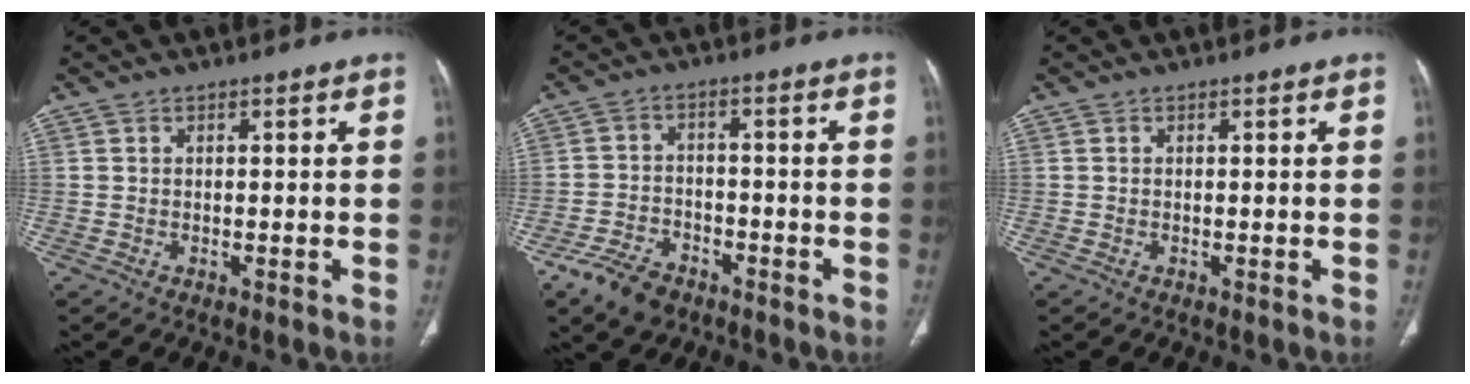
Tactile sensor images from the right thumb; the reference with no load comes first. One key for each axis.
{"total": 7.7, "fx": -5.3, "fy": 4.4, "fz": 3.5, "tx": -0.061, "ty": 0.021, "tz": -0.093}
{"total": 0.0}